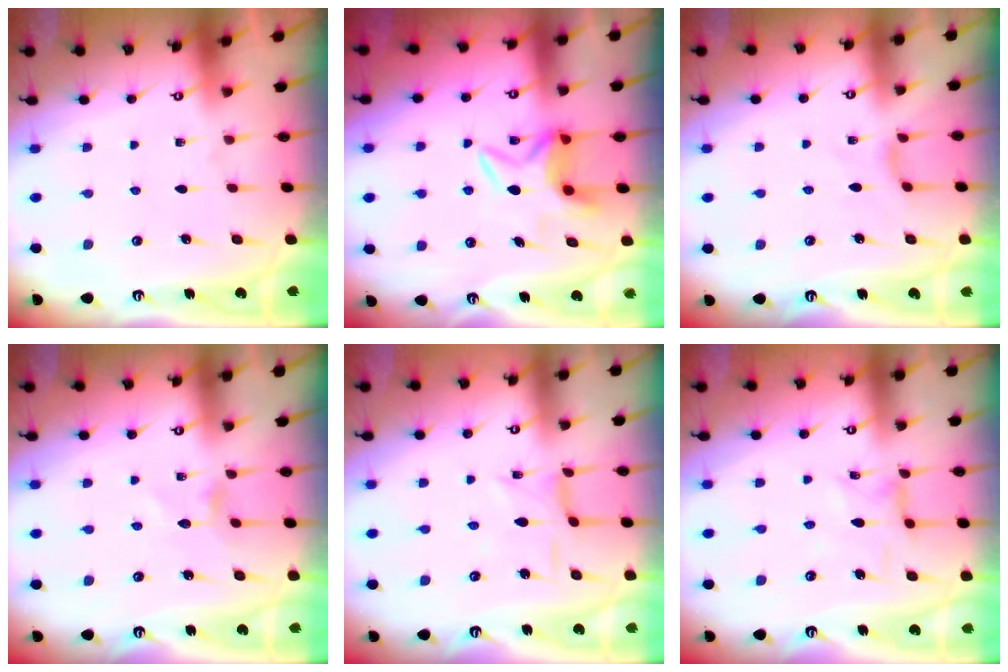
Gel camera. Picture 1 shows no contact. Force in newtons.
{"total": 6.7, "press": 6.7, "slide": 0.5}
{"total": 2.3, "press": 2.2, "slide": 0.6}
{"total": 2.7, "press": 2.7, "slide": 0.3}
{"total": 1.7, "press": 1.7, "slide": 0.3}
{"total": 1.7, "press": 1.6, "slide": 0.2}